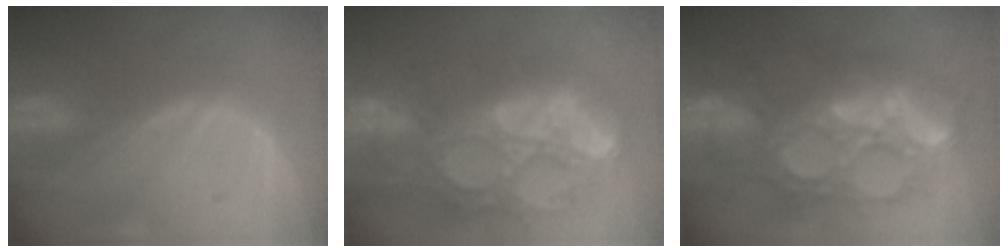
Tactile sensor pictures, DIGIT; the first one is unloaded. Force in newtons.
{"total": 15.4, "press": 12.8, "slide": 8.6}
{"total": 13.4, "press": 13.3, "slide": 1.5}